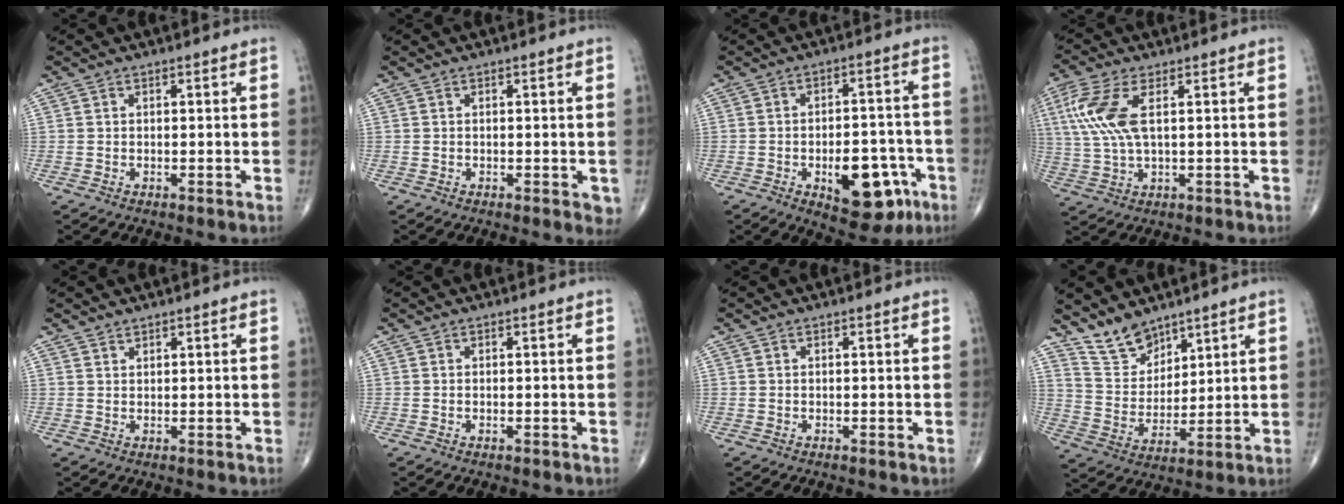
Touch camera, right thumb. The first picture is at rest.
{"total": 2.3, "force": [-0.4, 0.9, 2.1], "torque": [-0.017, -0.006, -0.005]}
{"total": 14.2, "force": [-5.6, 7.2, 10.9], "torque": [-0.117, 0.033, -0.067]}
{"total": 10.2, "force": [2.8, 4.2, 8.9], "torque": [-0.227, 0.001, 0.058]}
{"total": 0.9, "force": [0.8, 0.2, 0.0], "torque": [0.002, -0.008, 0.015]}
{"total": 0.0}
{"total": 0.0}
{"total": 8.4, "force": [7.0, 4.0, 2.2], "torque": [-0.022, -0.053, 0.150]}